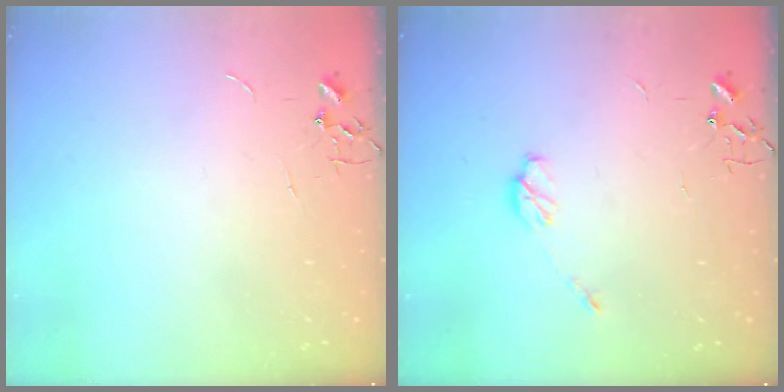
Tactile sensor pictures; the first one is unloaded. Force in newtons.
{"total": 5.5, "press": 5.5, "slide": 0.4}